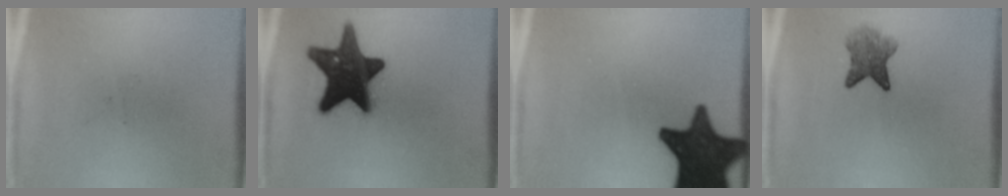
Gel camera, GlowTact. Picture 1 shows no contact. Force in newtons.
{"total": 16.2}
{"total": 18.5}
{"total": 4.4}